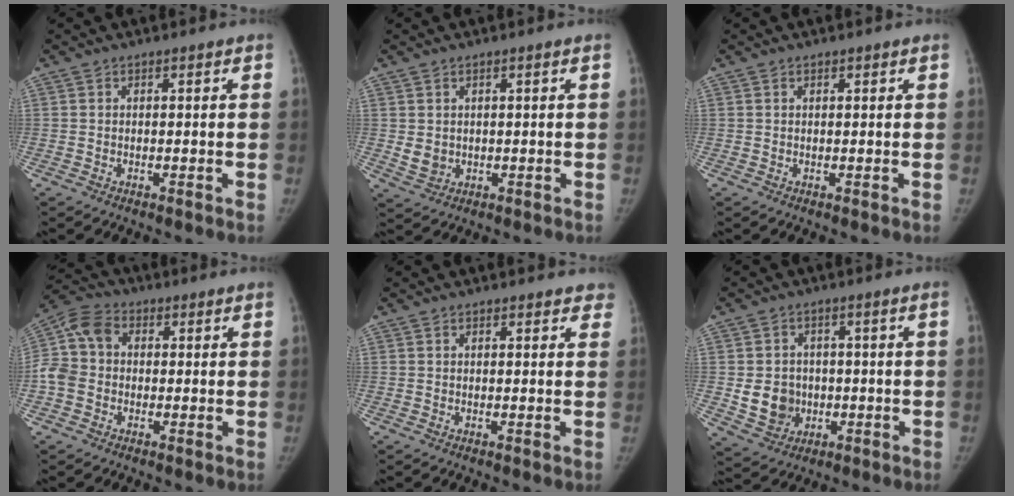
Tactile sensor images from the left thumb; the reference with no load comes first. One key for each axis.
{"total": 3.2, "fx": 0.2, "fy": 2.7, "fz": 1.6, "tx": -0.016, "ty": -0.005, "tz": 0.014}
{"total": 0.0}
{"total": 8.7, "fx": -0.5, "fy": 7.2, "fz": 4.9, "tx": -0.097, "ty": 0.029, "tz": -0.023}
{"total": 2.2, "fx": 1.7, "fy": 1.3, "fz": 0.1, "tx": 0.029, "ty": -0.005, "tz": 0.004}
{"total": 7.1, "fx": -0.7, "fy": 6.3, "fz": 3.2, "tx": -0.020, "ty": 0.005, "tz": 0.002}